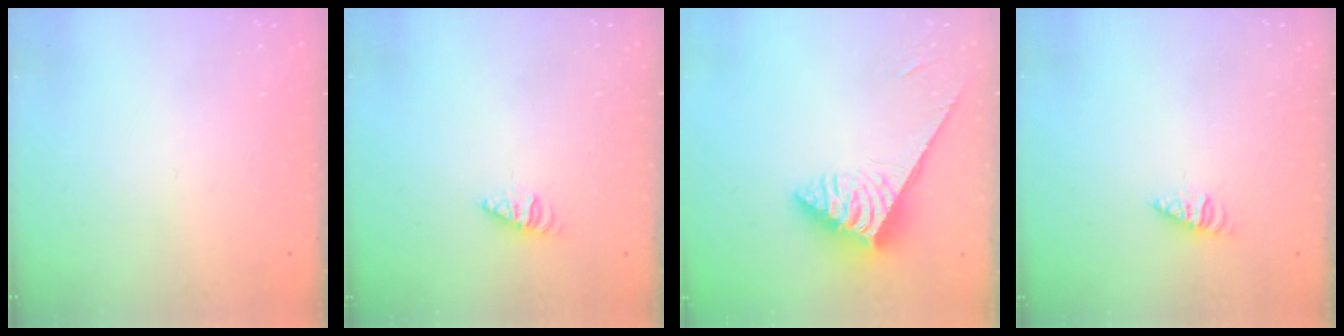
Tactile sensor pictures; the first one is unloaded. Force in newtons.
{"total": 1.3, "press": 1.3, "slide": 0.2}
{"total": 6.0, "press": 6.0, "slide": 0.1}
{"total": 1.3, "press": 1.3, "slide": 0.2}